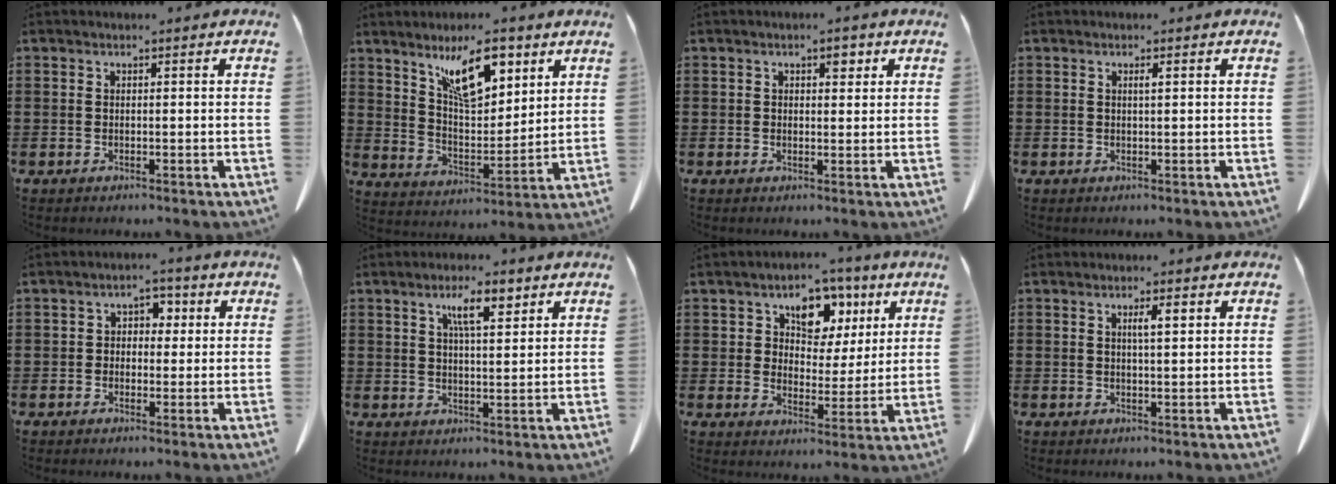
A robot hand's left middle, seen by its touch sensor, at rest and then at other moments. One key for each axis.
{"total": 10.6, "fx": 6.6, "fy": 4.0, "fz": 7.2, "tx": -0.131, "ty": -0.020, "tz": 0.115}
{"total": 2.2, "fx": 1.2, "fy": 1.1, "fz": 1.5, "tx": -0.016, "ty": -0.001, "tz": 0.017}
{"total": 0.8, "fx": 0.3, "fy": 0.1, "fz": 0.7, "tx": -0.015, "ty": 0.000, "tz": 0.005}
{"total": 3.5, "fx": 1.7, "fy": 2.4, "fz": 1.8, "tx": -0.031, "ty": 0.006, "tz": 0.023}
{"total": 5.8, "fx": 3.3, "fy": 1.5, "fz": 4.5, "tx": -0.081, "ty": 0.001, "tz": 0.053}
{"total": 6.8, "fx": 3.7, "fy": 5.0, "fz": 2.6, "tx": -0.066, "ty": -0.002, "tz": 0.061}
{"total": 2.3, "fx": 0.8, "fy": 0.4, "fz": 2.1, "tx": -0.033, "ty": 0.000, "tz": 0.010}